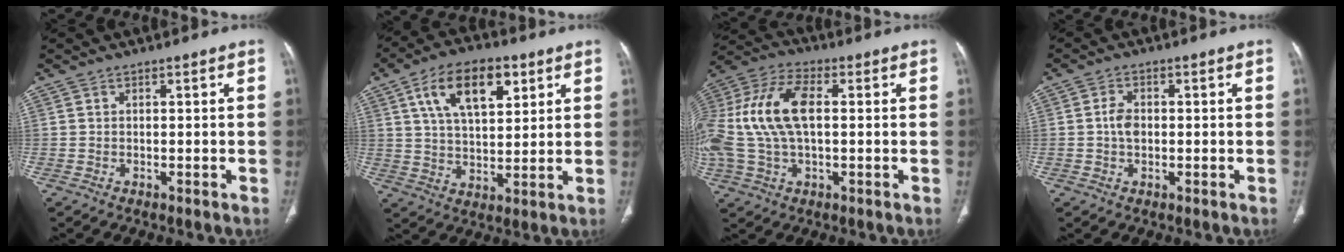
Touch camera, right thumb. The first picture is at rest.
{"total": 14.3, "force": [6.2, 7.5, 10.6], "torque": [-0.155, -0.010, 0.106]}
{"total": 17.6, "force": [1.5, 9.4, 14.9], "torque": [-0.332, 0.026, 0.027]}
{"total": 3.2, "force": [-0.1, 2.2, 2.3], "torque": [-0.043, 0.005, -0.007]}